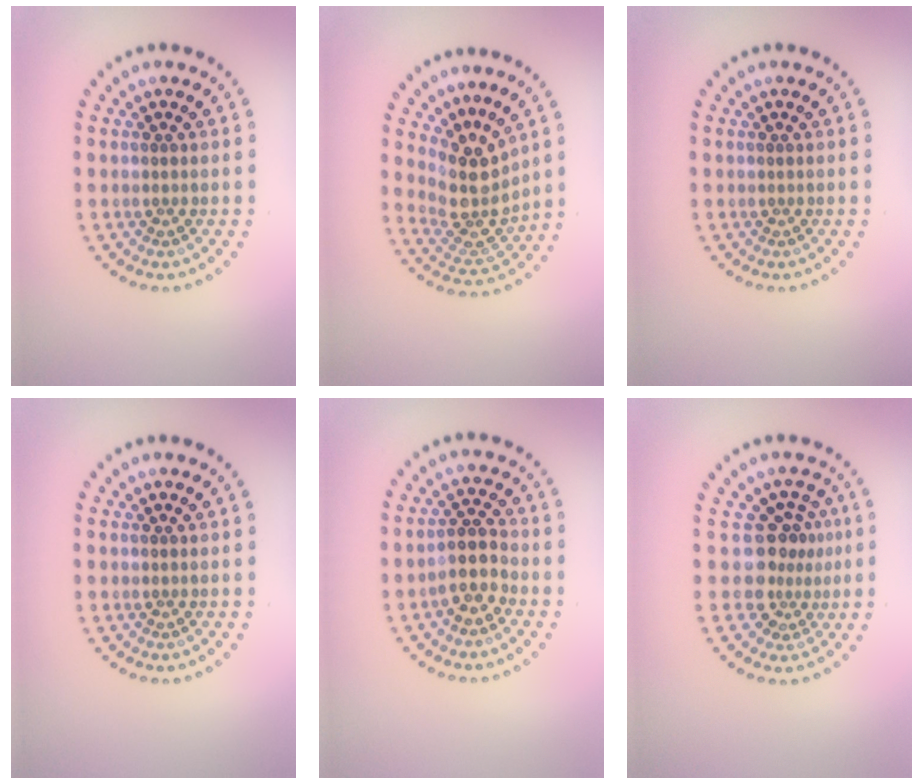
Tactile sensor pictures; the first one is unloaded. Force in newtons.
{"total": 4.1, "press": 3.2, "slide": 2.6}
{"total": 0.0}
{"total": 0.0}
{"total": 3.0, "press": 2.6, "slide": 1.5}
{"total": 3.4, "press": 2.3, "slide": 2.5}